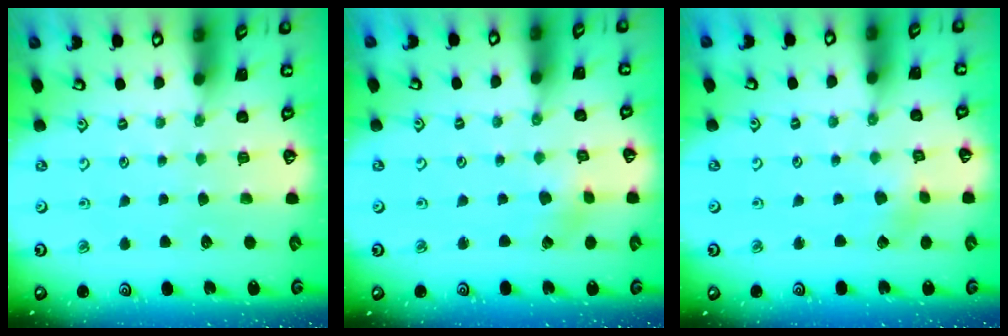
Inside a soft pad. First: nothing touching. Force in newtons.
{"total": 1.9, "press": 1.9, "slide": 0.2}
{"total": 2.6, "press": 2.6, "slide": 0.3}